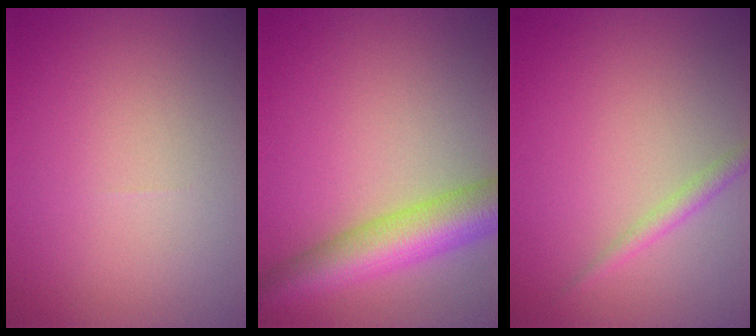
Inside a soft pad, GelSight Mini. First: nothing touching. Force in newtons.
{"total": 7.5, "press": 7.5, "slide": 0.3}
{"total": 1.4, "press": 1.4, "slide": 0.1}